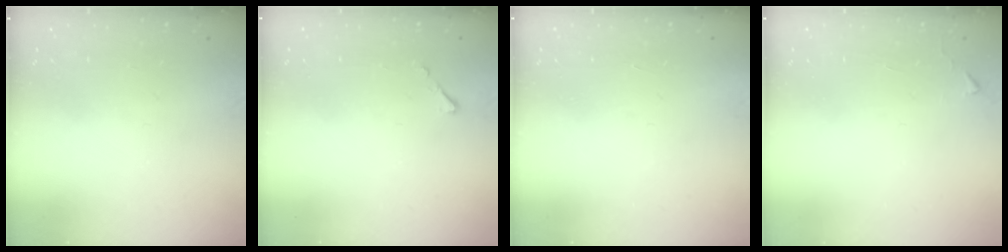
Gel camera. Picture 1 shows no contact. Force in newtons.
{"total": 2.5, "press": 2.5, "slide": 0.3}
{"total": 1.5, "press": 1.5, "slide": 0.1}
{"total": 2.7, "press": 2.6, "slide": 0.4}